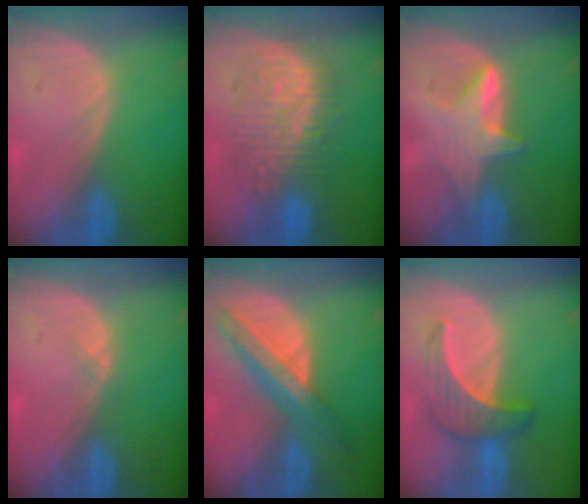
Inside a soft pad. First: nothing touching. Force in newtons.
{"total": 9.8, "press": 9.8, "slide": 0.4}
{"total": 6.0, "press": 5.8, "slide": 1.4}
{"total": 0.8, "press": 0.5, "slide": 0.6}
{"total": 8.5, "press": 7.3, "slide": 4.4}
{"total": 6.3, "press": 6.0, "slide": 1.9}